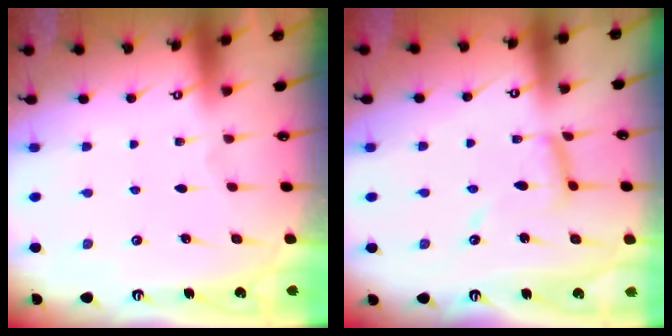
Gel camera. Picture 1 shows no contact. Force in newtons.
{"total": 10.1, "press": 10.1, "slide": 0.7}